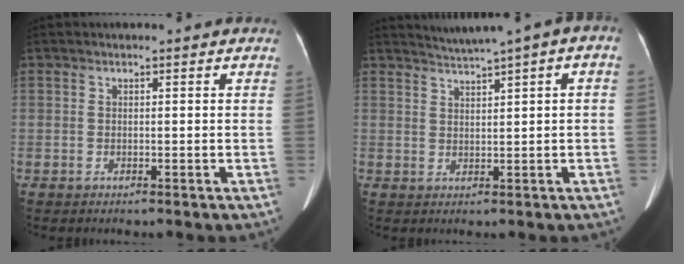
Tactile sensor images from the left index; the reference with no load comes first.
{"total": 4.3, "force": [2.3, 0.2, 3.6], "torque": [-0.056, 0.025, 0.042]}